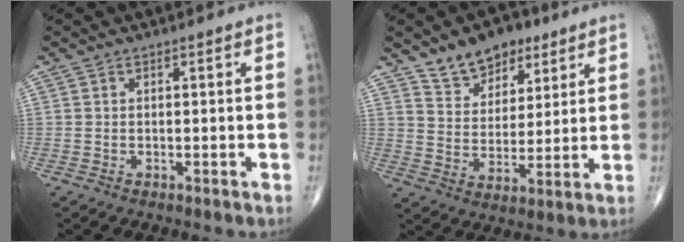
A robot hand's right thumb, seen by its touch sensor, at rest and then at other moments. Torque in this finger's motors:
{"motor_torque": [-1.19, 1.29, 0.45, 1.19, 0.02]}